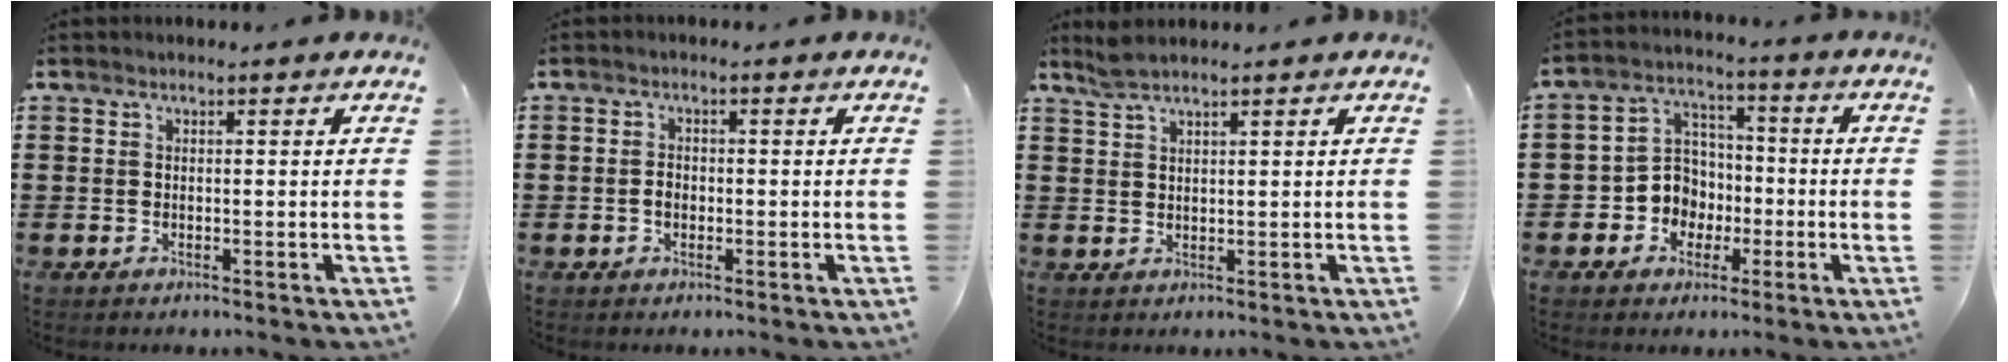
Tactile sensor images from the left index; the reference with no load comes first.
{"total": 1.5, "force": [-0.4, 1.1, 1.0], "torque": [-0.023, 0.005, -0.008]}
{"total": 2.4, "force": [2.0, 0.3, 1.3], "torque": [-0.031, 0.002, 0.037]}
{"total": 6.7, "force": [-1.7, 6.3, 1.7], "torque": [-0.066, 0.010, -0.035]}